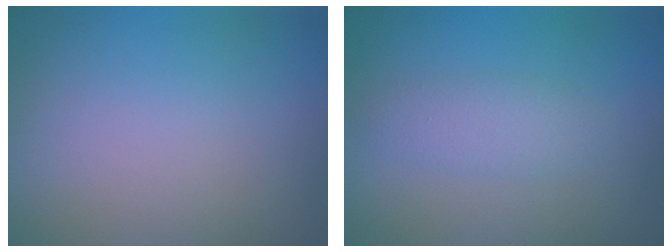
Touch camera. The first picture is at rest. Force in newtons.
{"total": 2.0, "press": 2.0, "slide": 0.0}